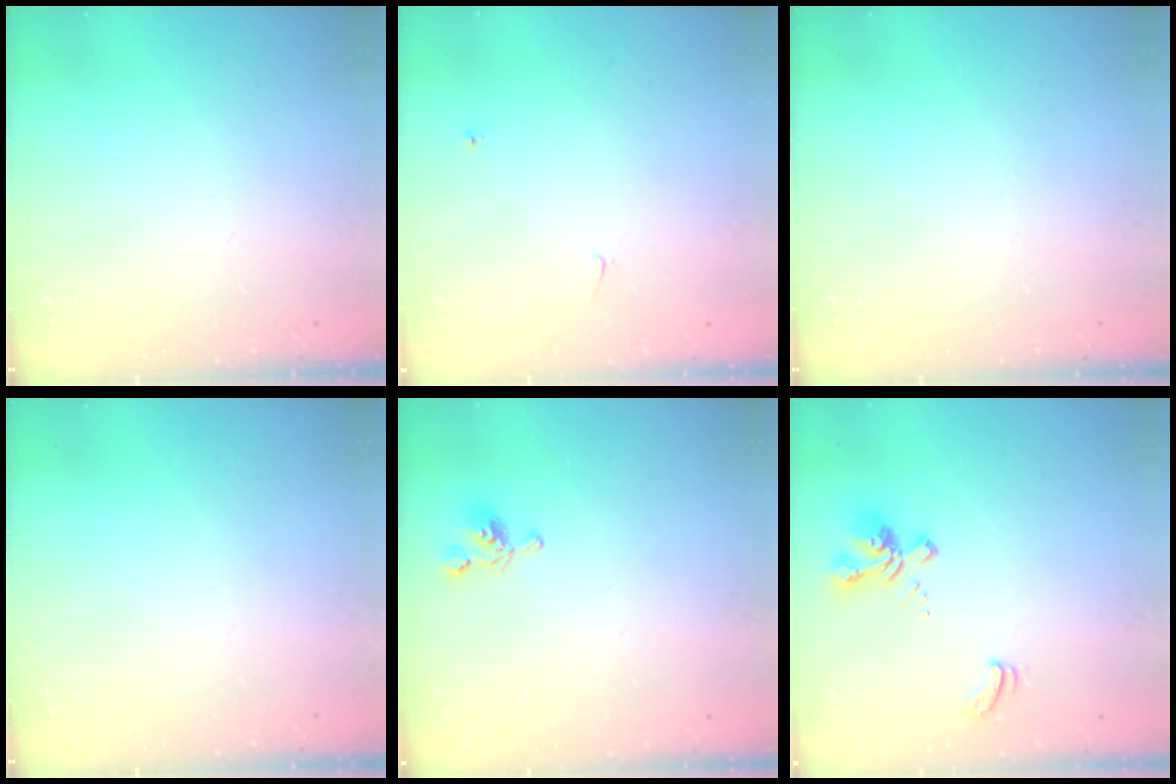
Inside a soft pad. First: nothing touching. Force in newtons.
{"total": 0.6, "press": 0.5, "slide": 0.2}
{"total": 0.0}
{"total": 0.0}
{"total": 4.7, "press": 4.7, "slide": 0.1}
{"total": 2.4, "press": 2.0, "slide": 1.3}